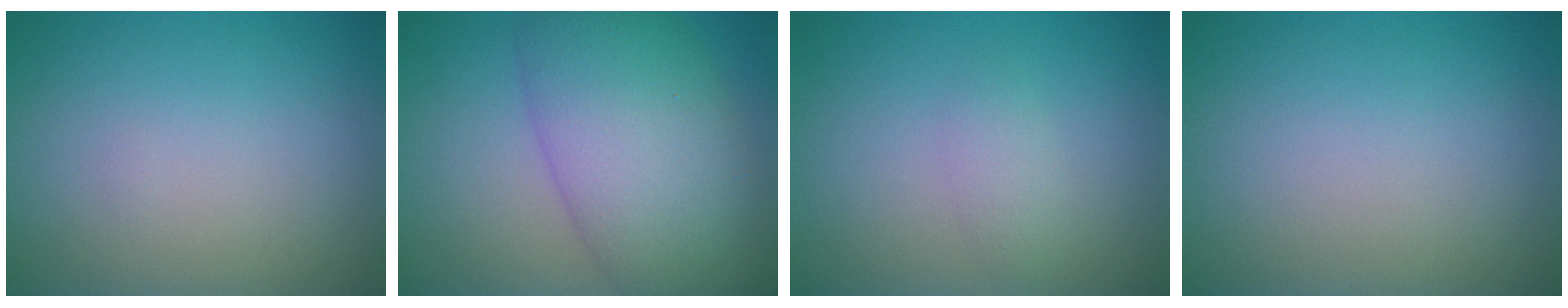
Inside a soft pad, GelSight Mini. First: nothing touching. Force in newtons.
{"total": 10.3, "press": 10.3, "slide": 0.3}
{"total": 1.4, "press": 1.4, "slide": 0.0}
{"total": 0.0}